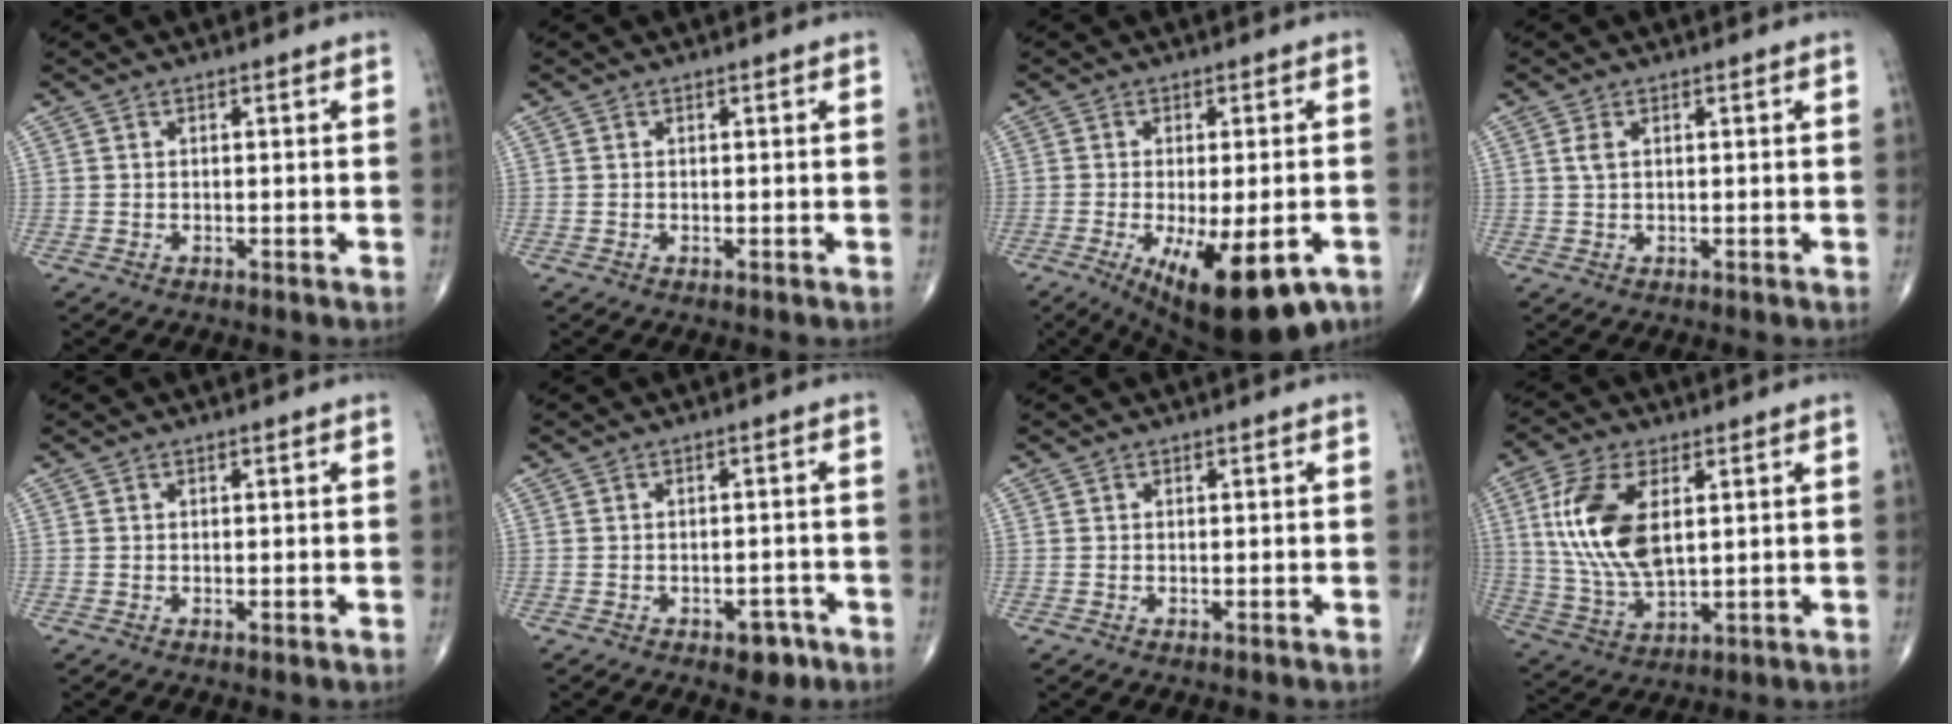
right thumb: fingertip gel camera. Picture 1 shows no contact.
{"total": 0.0}
{"total": 16.3, "force": [-7.2, 6.0, 13.4], "torque": [-0.177, -0.013, -0.093]}
{"total": 1.5, "force": [0.5, 0.8, 1.2], "torque": [-0.031, 0.007, 0.013]}
{"total": 0.5, "force": [0.0, 0.1, 0.5], "torque": [-0.012, -0.002, 0.000]}
{"total": 3.8, "force": [-2.1, 2.1, 2.2], "torque": [-0.011, 0.015, -0.024]}
{"total": 0.0}
{"total": 15.1, "force": [3.5, 7.6, 12.5], "torque": [-0.259, -0.011, 0.076]}